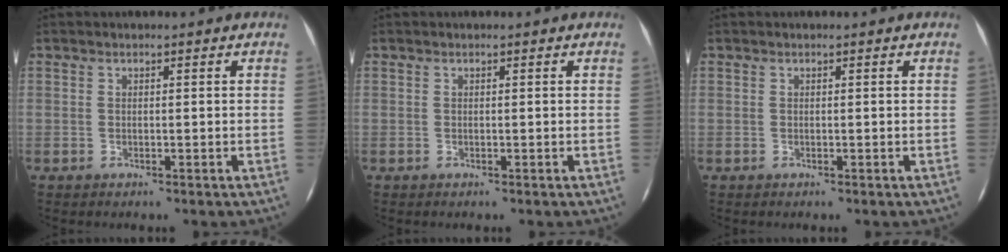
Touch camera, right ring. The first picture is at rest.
{"total": 0.0}
{"total": 0.0}